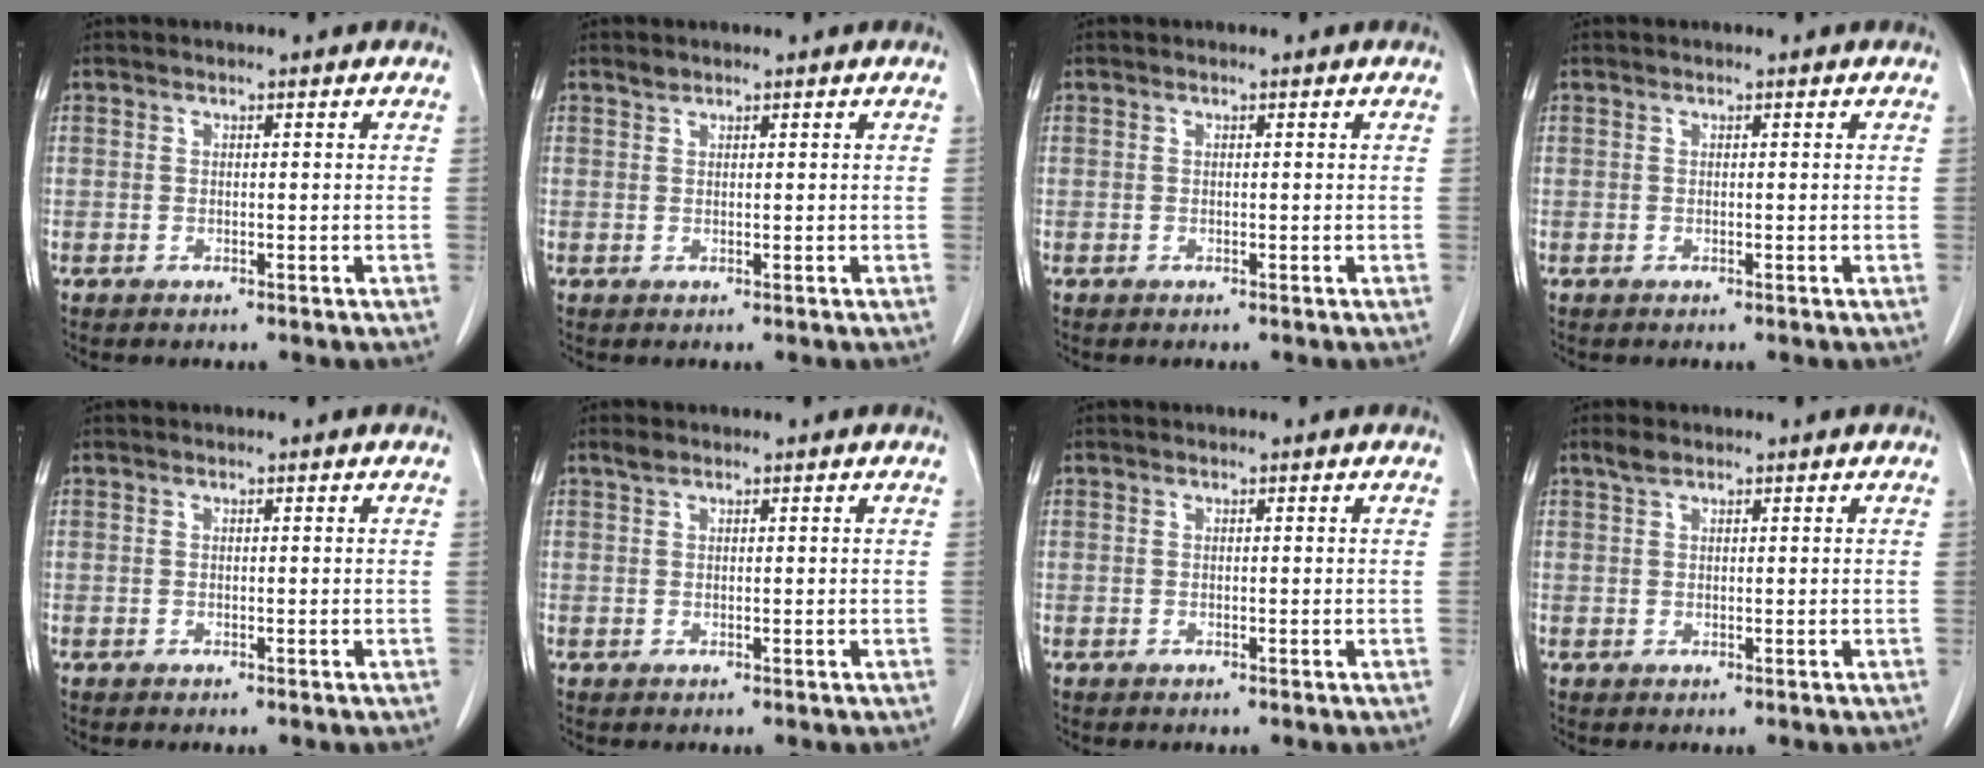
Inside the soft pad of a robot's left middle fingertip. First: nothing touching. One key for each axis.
{"total": 0.7, "fx": 0.6, "fy": 0.2, "fz": 0.0, "tx": -0.002, "ty": 0.000, "tz": 0.011}
{"total": 0.0}
{"total": 0.0}
{"total": 0.0}
{"total": 0.9, "fx": 0.7, "fy": 0.4, "fz": 0.3, "tx": -0.009, "ty": 0.008, "tz": 0.014}
{"total": 0.0}
{"total": 1.4, "fx": 1.1, "fy": 0.6, "fz": 0.7, "tx": -0.018, "ty": 0.009, "tz": 0.022}